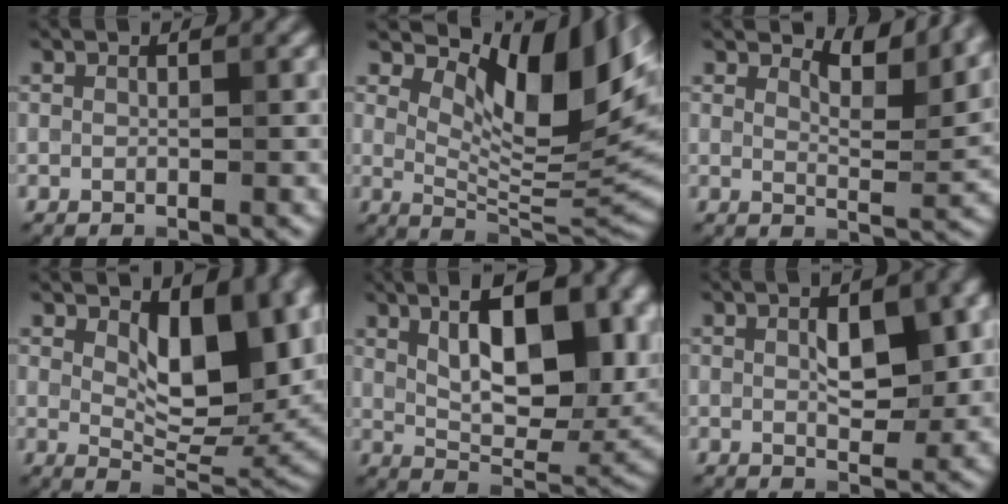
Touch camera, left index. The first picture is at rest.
{"total": 12.1, "force": [5.1, 5.0, 9.7], "torque": [-0.138, -0.003, 0.093]}
{"total": 5.7, "force": [4.9, 1.2, 2.7], "torque": [-0.043, 0.003, 0.070]}
{"total": 9.9, "force": [3.1, 4.8, 8.1], "torque": [-0.120, -0.014, 0.052]}
{"total": 12.5, "force": [4.1, 5.6, 10.4], "torque": [-0.139, 0.006, 0.064]}
{"total": 4.8, "force": [0.8, 2.2, 4.2], "torque": [-0.067, 0.001, 0.015]}